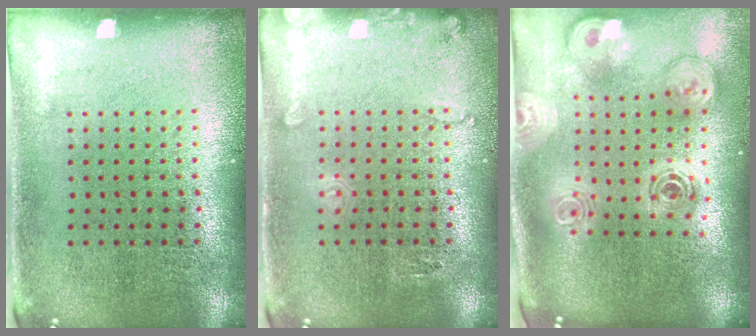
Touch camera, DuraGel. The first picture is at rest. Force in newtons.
{"total": 1.3, "press": 1.3, "slide": 0.2}
{"total": 2.8, "press": 2.0, "slide": 2.0}